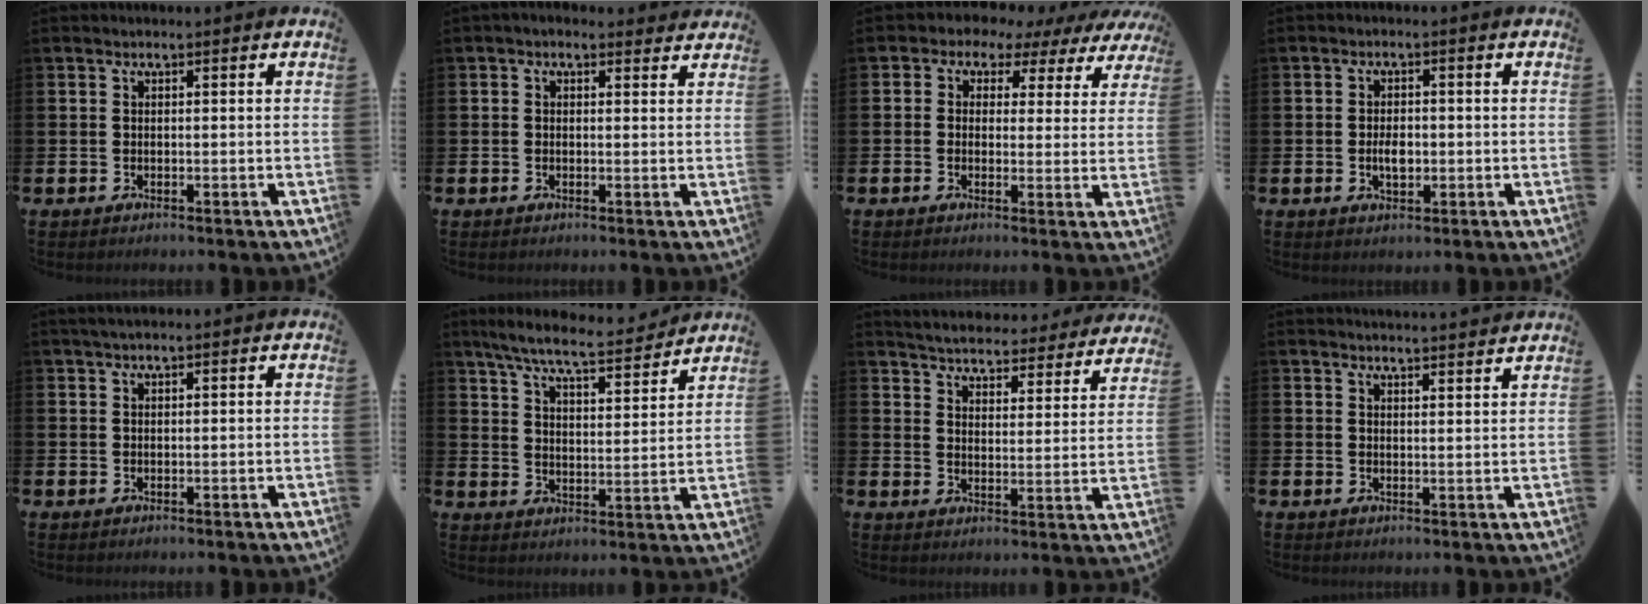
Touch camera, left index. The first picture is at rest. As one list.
[{"total": 1.1, "force": [0.9, 0.5, 0.4], "torque": [-0.003, 0.003, 0.014]}, {"total": 2.5, "force": [1.3, 2.1, 0.1], "torque": [-0.013, -0.016, 0.012]}, {"total": 2.7, "force": [-0.2, 1.6, 2.2], "torque": [-0.032, 0.000, -0.006]}, {"total": 1.0, "force": [0.7, 0.0, 0.7], "torque": [-0.020, 0.006, 0.015]}, {"total": 7.7, "force": [7.2, 0.7, 2.9], "torque": [-0.079, -0.042, 0.124]}, {"total": 4.9, "force": [4.9, 0.4, 0.5], "torque": [-0.026, -0.042, 0.081]}, {"total": 2.9, "force": [2.9, -0.3, -0.1], "torque": [-0.004, -0.018, 0.053]}]